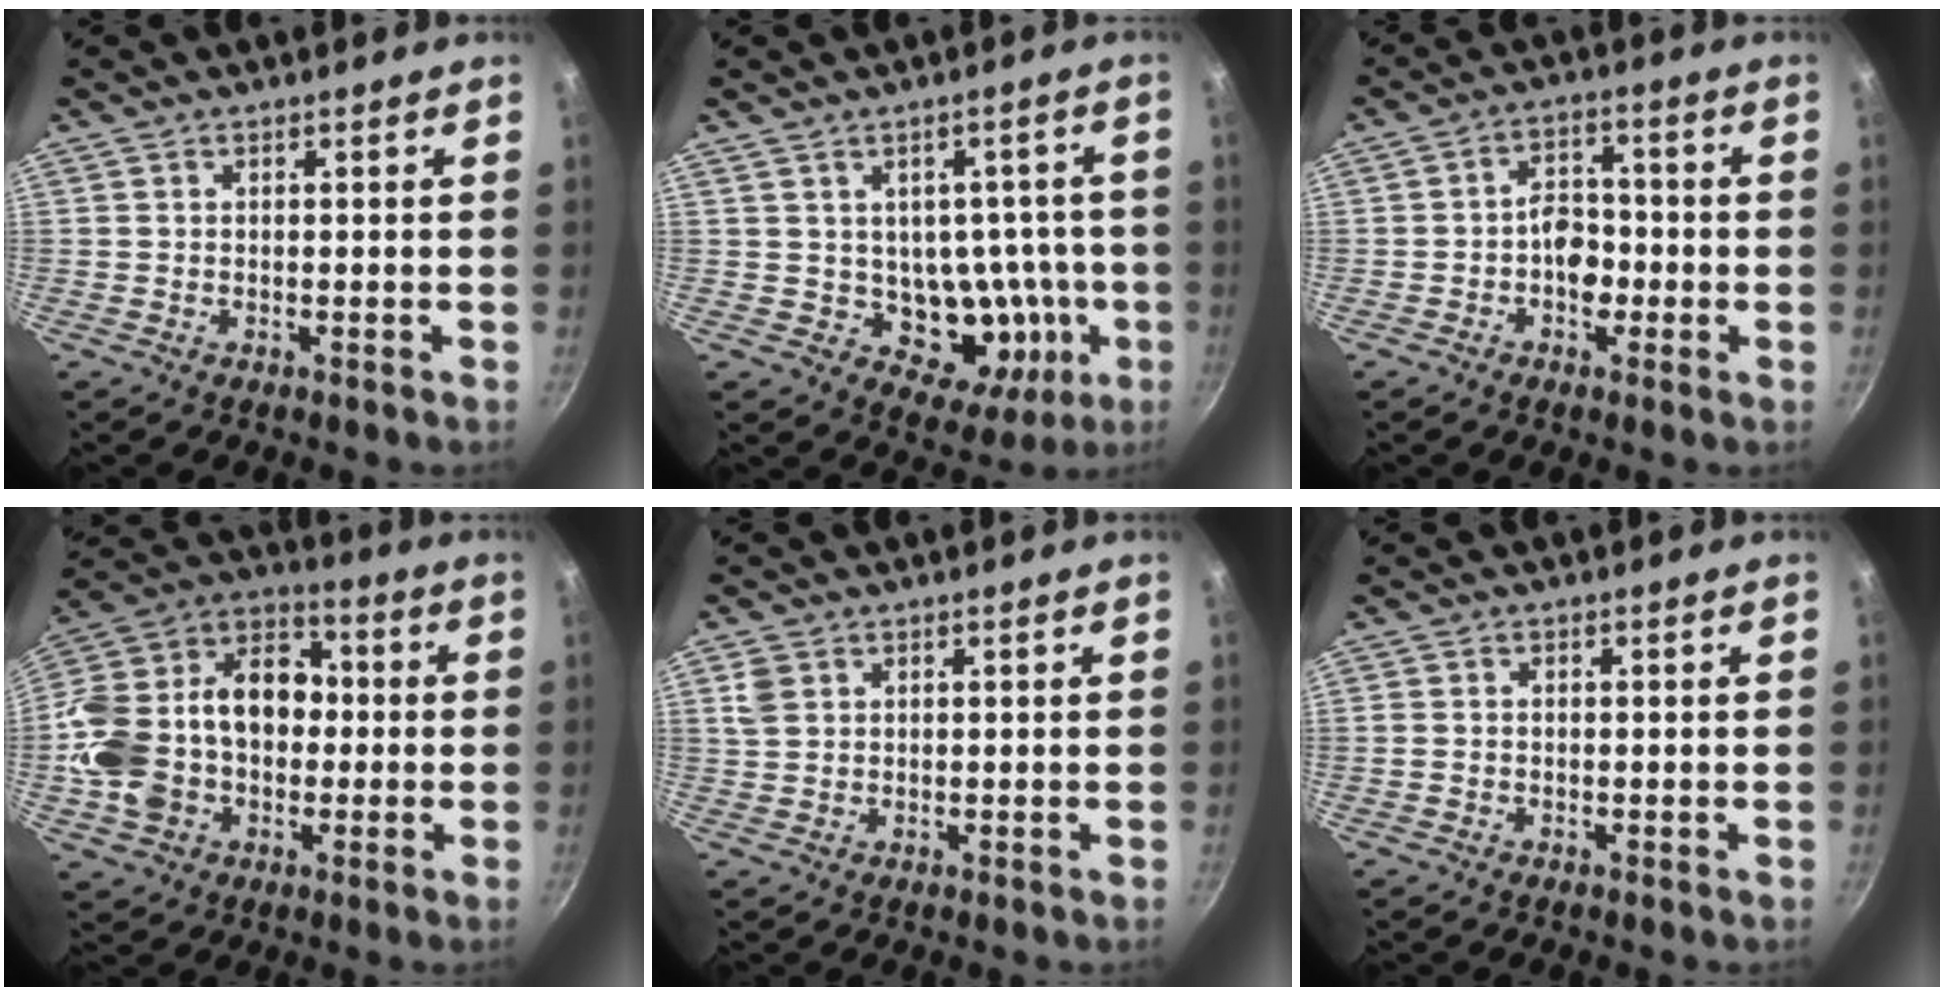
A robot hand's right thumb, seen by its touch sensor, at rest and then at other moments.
{"total": 13.1, "force": [-1.3, 10.0, 8.4], "torque": [-0.065, -0.003, -0.002]}
{"total": 6.1, "force": [-1.5, 4.3, 4.0], "torque": [-0.031, 0.021, -0.031]}
{"total": 24.6, "force": [-1.9, 18.3, 16.4], "torque": [-0.293, 0.069, -0.041]}
{"total": 3.2, "force": [1.1, 2.5, 1.6], "torque": [-0.025, 0.002, 0.025]}
{"total": 1.0, "force": [-0.2, 0.9, 0.5], "torque": [-0.010, 0.003, -0.005]}